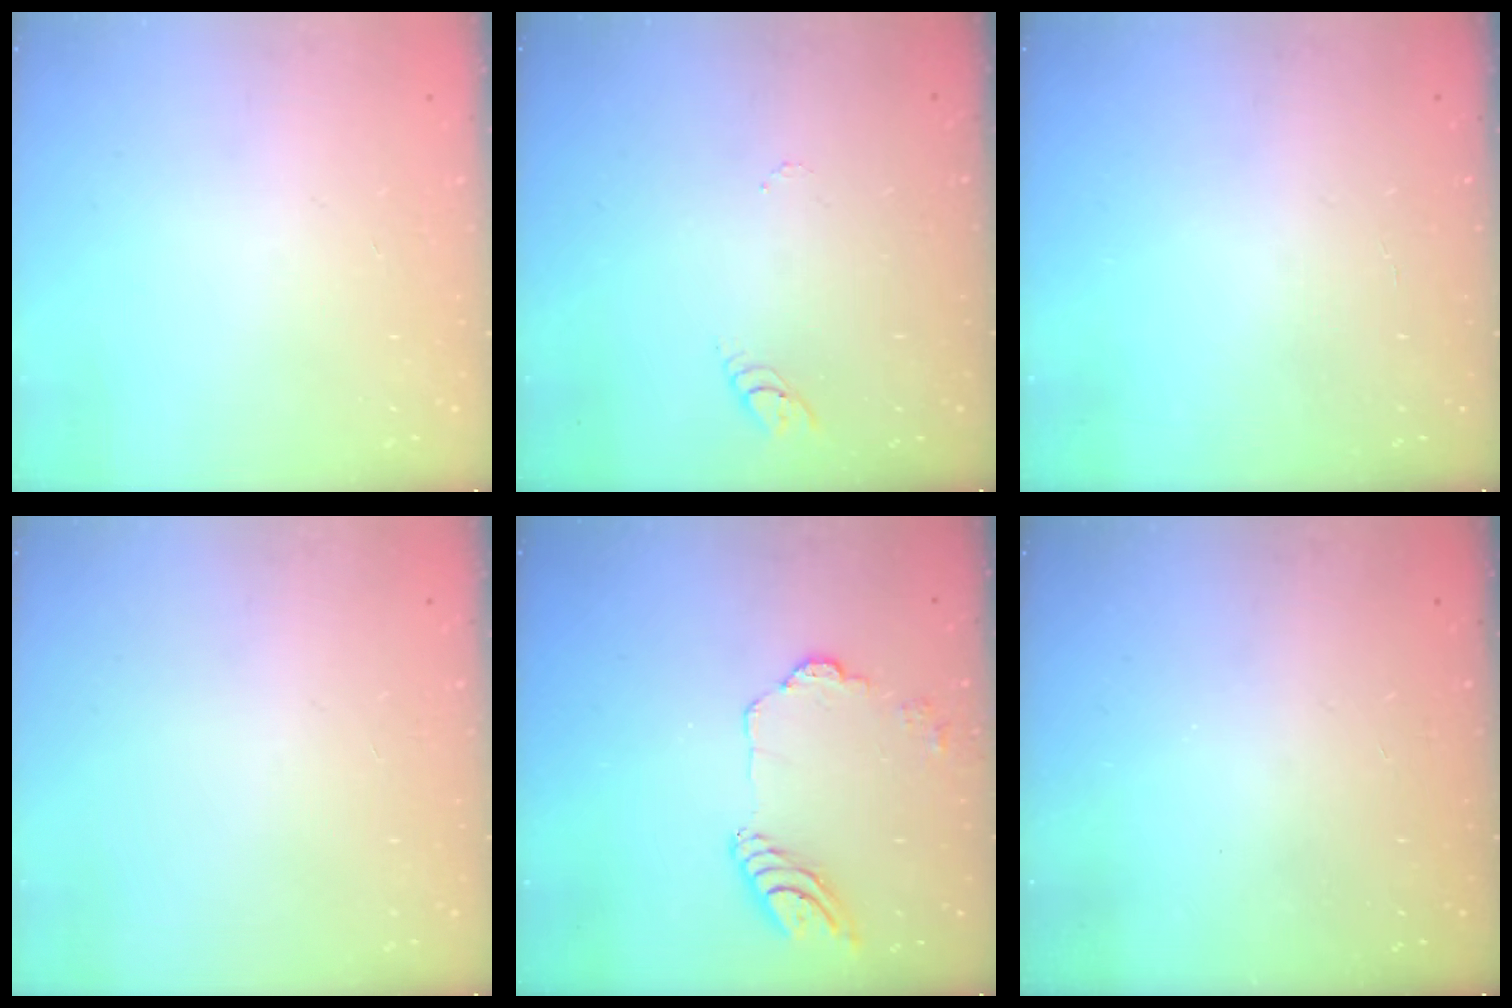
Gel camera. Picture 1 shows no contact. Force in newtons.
{"total": 2.9, "press": 2.9, "slide": 0.2}
{"total": 1.7, "press": 1.7, "slide": 0.1}
{"total": 0.0}
{"total": 12.7, "press": 12.6, "slide": 1.0}
{"total": 0.0}